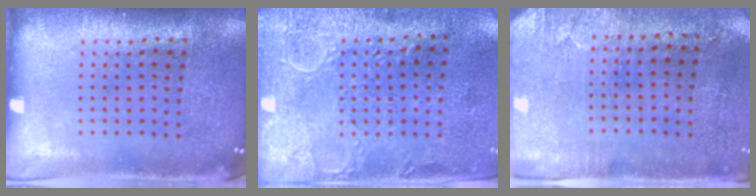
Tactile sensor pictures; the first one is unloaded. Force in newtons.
{"total": 2.9, "press": 2.4, "slide": 1.7}
{"total": 2.8, "press": 2.3, "slide": 1.7}